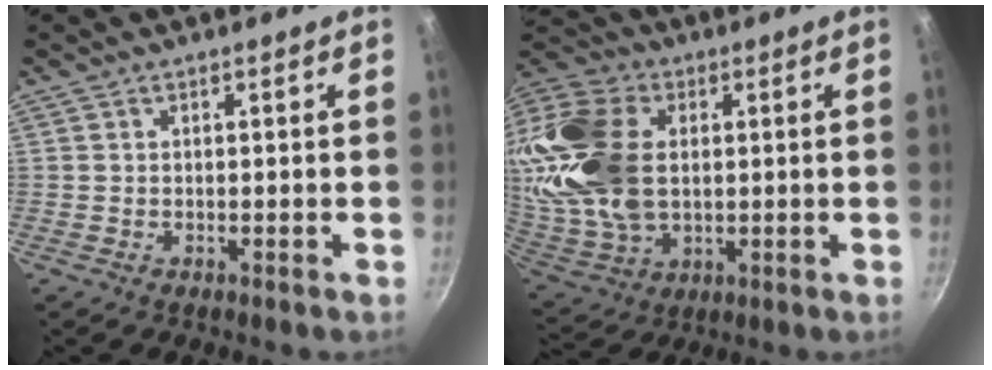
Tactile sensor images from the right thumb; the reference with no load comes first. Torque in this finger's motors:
{"motor_torque": [0.75, 4.25, 1.91, -0.25, 0.30]}